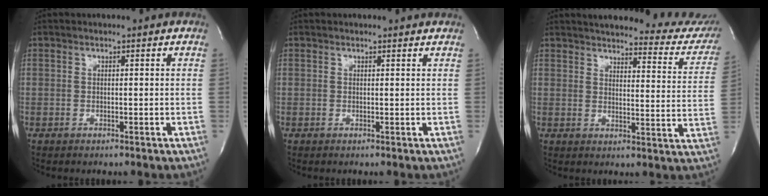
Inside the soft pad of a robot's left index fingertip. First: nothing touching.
{"total": 1.4, "force": [1.3, 0.2, 0.0], "torque": [-0.009, -0.001, 0.007]}
{"total": 23.4, "force": [21.6, 4.8, 7.8], "torque": [-0.098, -0.071, 0.232]}